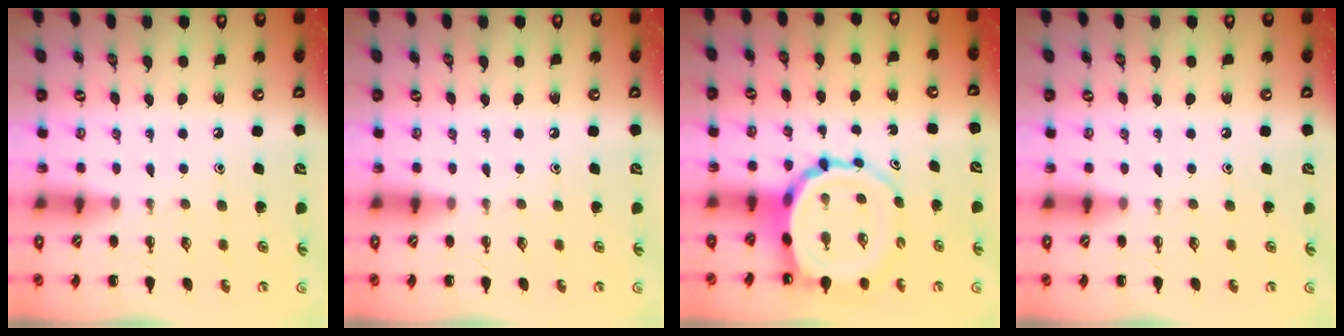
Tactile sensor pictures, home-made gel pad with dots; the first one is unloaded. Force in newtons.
{"total": 0.0}
{"total": 11.5, "press": 10.9, "slide": 3.6}
{"total": 0.0}